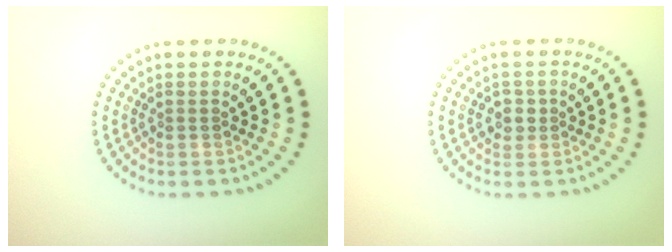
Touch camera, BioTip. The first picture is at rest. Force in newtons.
{"total": 1.5, "press": 1.4, "slide": 0.6}